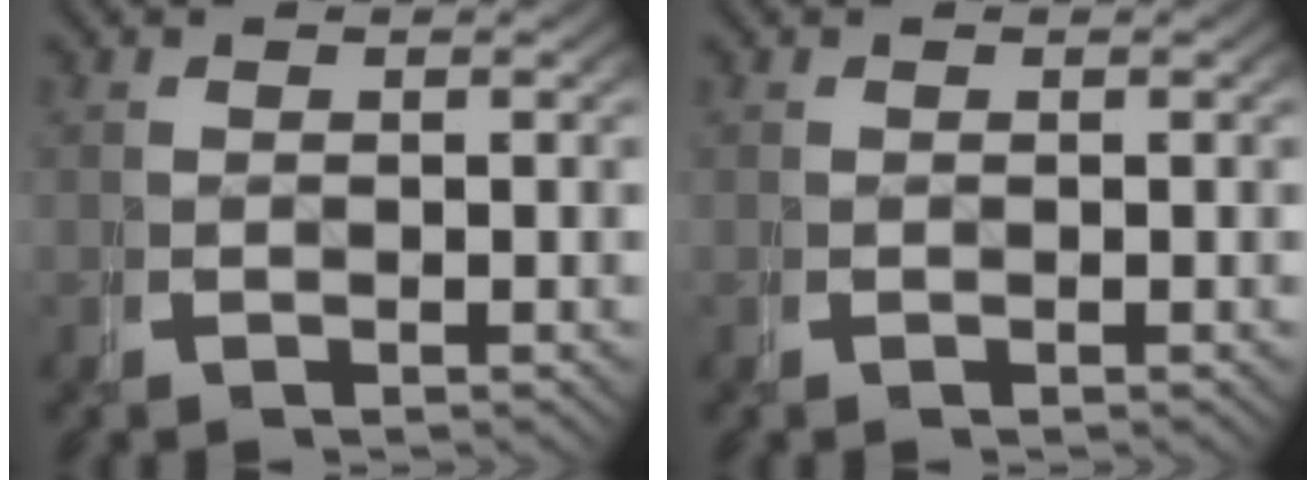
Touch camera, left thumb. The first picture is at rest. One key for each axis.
{"total": 0.0}